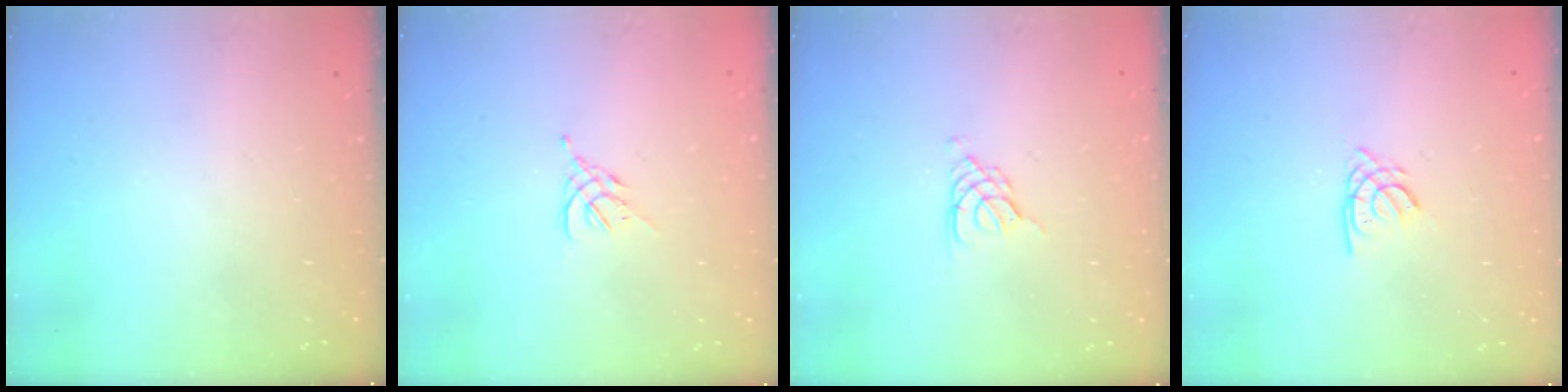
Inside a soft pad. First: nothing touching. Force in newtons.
{"total": 2.6, "press": 2.5, "slide": 0.7}
{"total": 4.1, "press": 4.1, "slide": 0.6}
{"total": 1.8, "press": 1.8, "slide": 0.3}